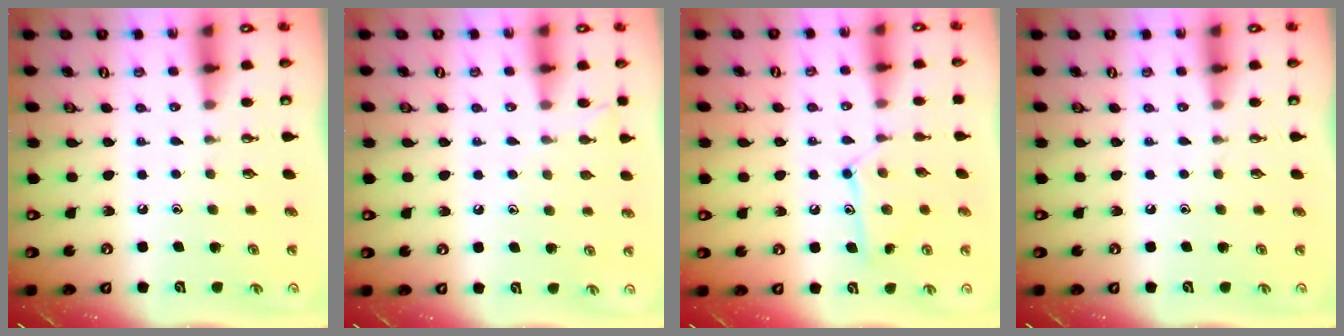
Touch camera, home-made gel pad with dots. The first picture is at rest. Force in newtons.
{"total": 4.5, "press": 4.5, "slide": 0.5}
{"total": 10.6, "press": 10.6, "slide": 0.0}
{"total": 0.0}